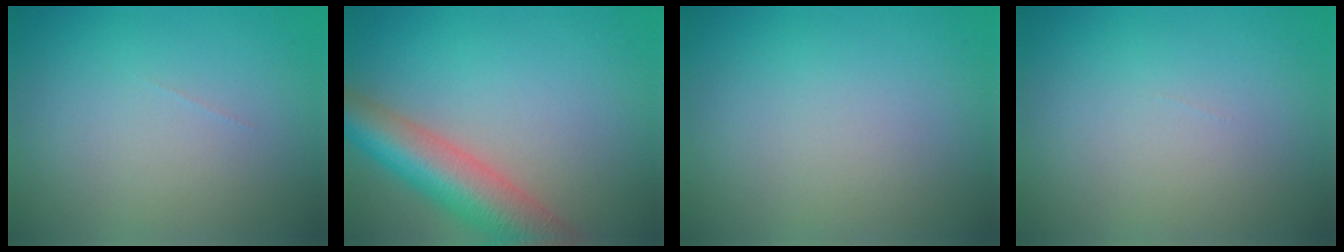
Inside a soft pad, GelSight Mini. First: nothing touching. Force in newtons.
{"total": 8.3, "press": 8.3, "slide": 0.4}
{"total": 0.0}
{"total": 0.0}